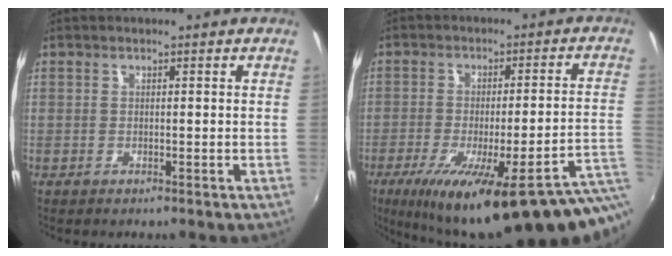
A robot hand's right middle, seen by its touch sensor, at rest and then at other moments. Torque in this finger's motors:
{"motor_torque": [1.45, -0.69, 0.44, 0.21]}